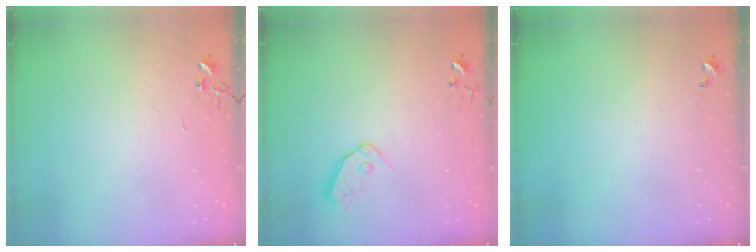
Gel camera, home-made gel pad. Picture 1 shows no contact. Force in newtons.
{"total": 7.3, "press": 7.2, "slide": 0.8}
{"total": 0.0}